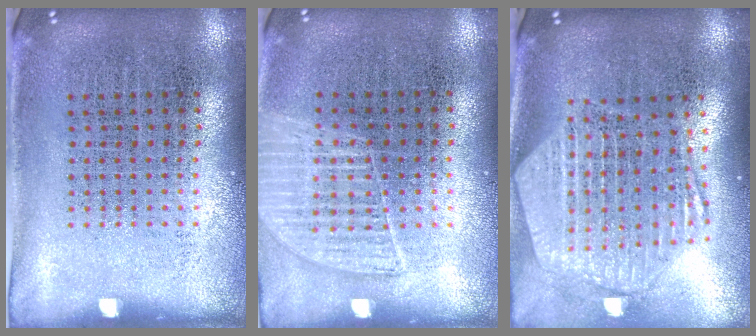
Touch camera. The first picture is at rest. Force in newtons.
{"total": 1.3, "press": 1.2, "slide": 0.4}
{"total": 2.7, "press": 2.2, "slide": 1.5}